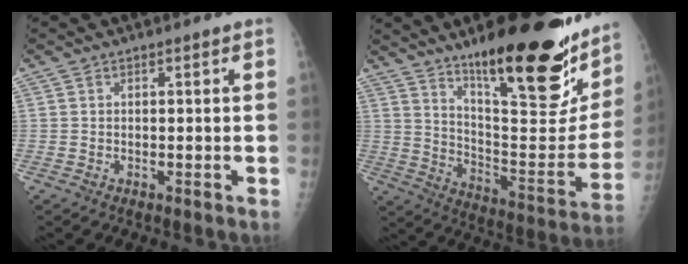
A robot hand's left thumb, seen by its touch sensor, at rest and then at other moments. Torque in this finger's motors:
{"motor_torque": [1.55, -0.24, 1.47, -1.30, 0.32]}